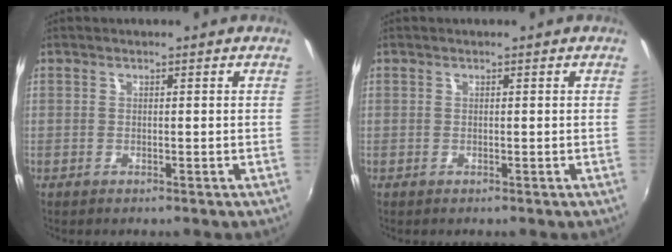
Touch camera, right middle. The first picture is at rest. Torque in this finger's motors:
{"motor_torque": [0.00, 0.00, 0.00, 0.01]}